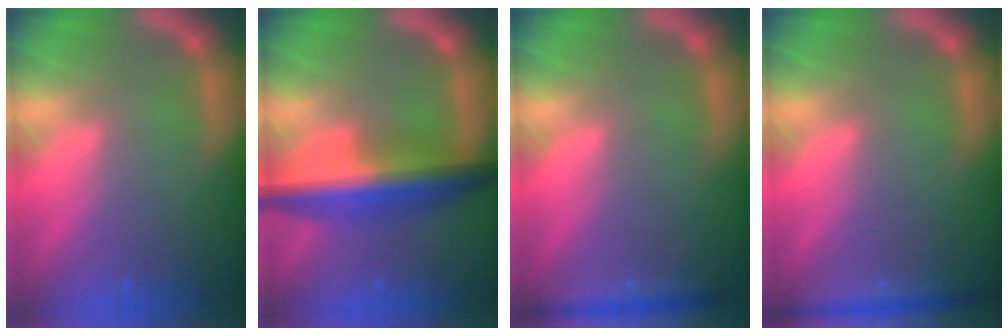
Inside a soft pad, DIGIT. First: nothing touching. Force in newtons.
{"total": 8.0}
{"total": 2.4}
{"total": 2.9}